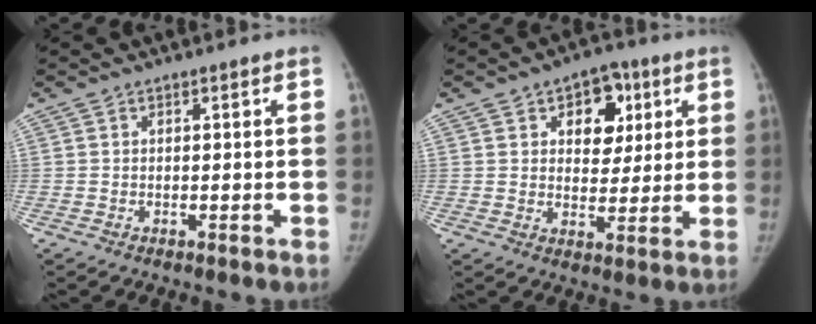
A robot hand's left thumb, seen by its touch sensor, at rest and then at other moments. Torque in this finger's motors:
{"motor_torque": [-0.27, 0.36, 0.11, 0.16, 0.02]}